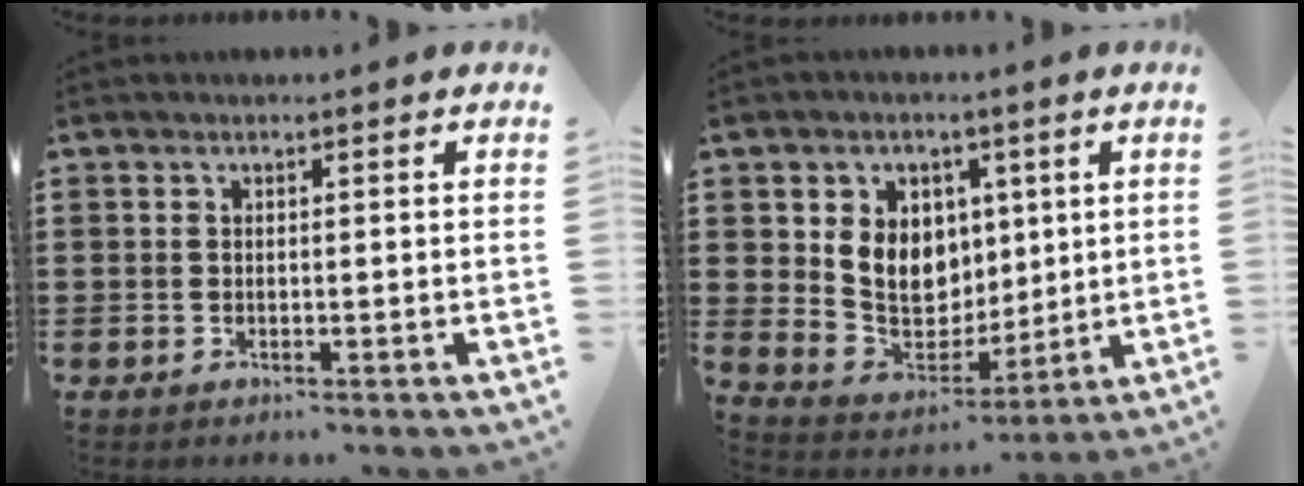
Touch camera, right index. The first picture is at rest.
{"total": 8.5, "force": [2.2, 7.4, 3.5], "torque": [-0.083, 0.004, 0.045]}